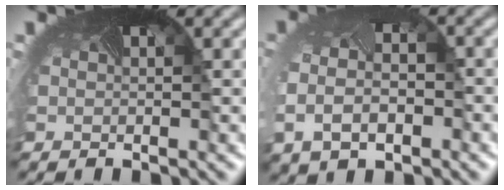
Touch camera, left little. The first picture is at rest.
{"total": 5.3, "force": [-1.1, 3.6, 3.7], "torque": [-0.100, -0.026, -0.016]}